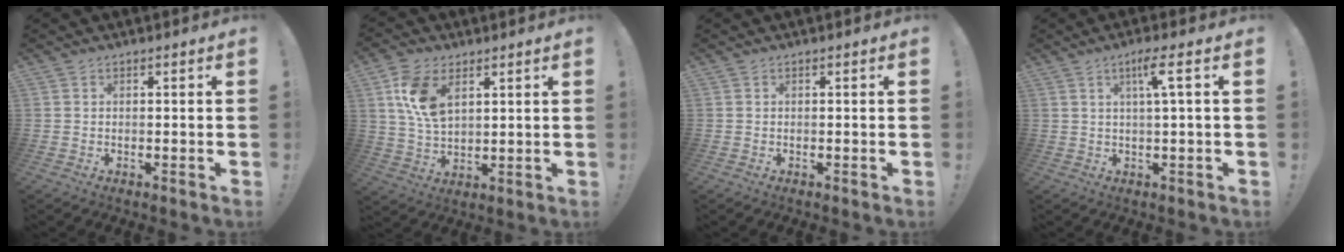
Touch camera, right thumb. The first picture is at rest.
{"total": 11.7, "force": [5.1, 7.0, 7.8], "torque": [-0.155, -0.012, 0.094]}
{"total": 0.0}
{"total": 5.7, "force": [2.0, -0.2, 5.3], "torque": [-0.082, -0.007, 0.023]}